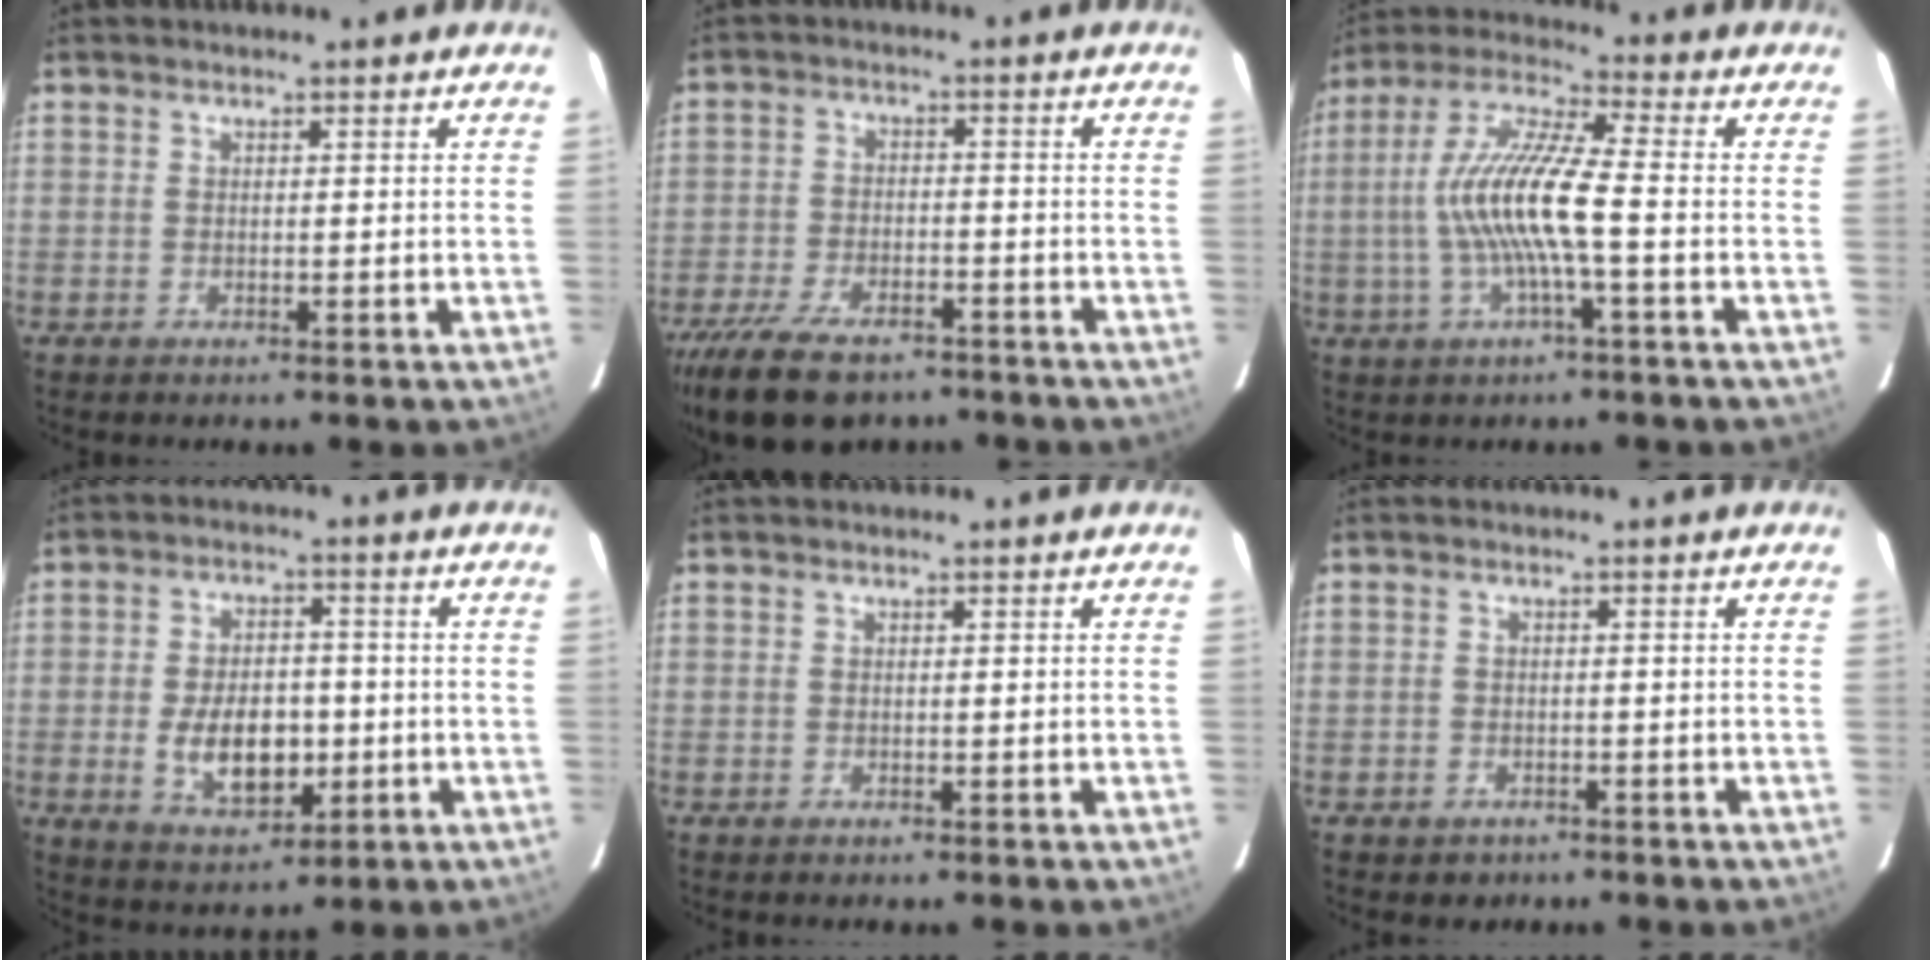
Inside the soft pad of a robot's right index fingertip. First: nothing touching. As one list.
[{"total": 15.9, "force": [-11.5, 7.0, 8.4], "torque": [-0.194, -0.028, -0.191]}, {"total": 12.7, "force": [-1.9, 1.0, 12.5], "torque": [-0.251, 0.006, -0.038]}, {"total": 10.8, "force": [-2.1, 6.4, 8.5], "torque": [-0.164, -0.001, -0.022]}, {"total": 0.0}, {"total": 2.4, "force": [-1.4, 1.9, 0.4], "torque": [-0.015, 0.003, -0.016]}]